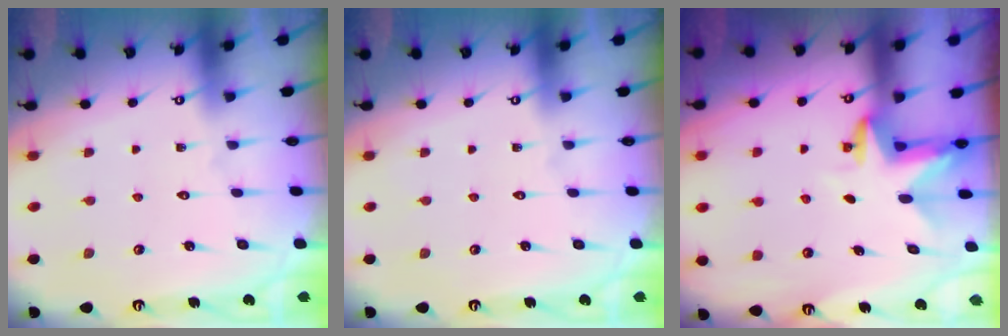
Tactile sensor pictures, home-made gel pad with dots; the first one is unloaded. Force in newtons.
{"total": 0.0}
{"total": 3.2, "press": 3.2, "slide": 0.1}